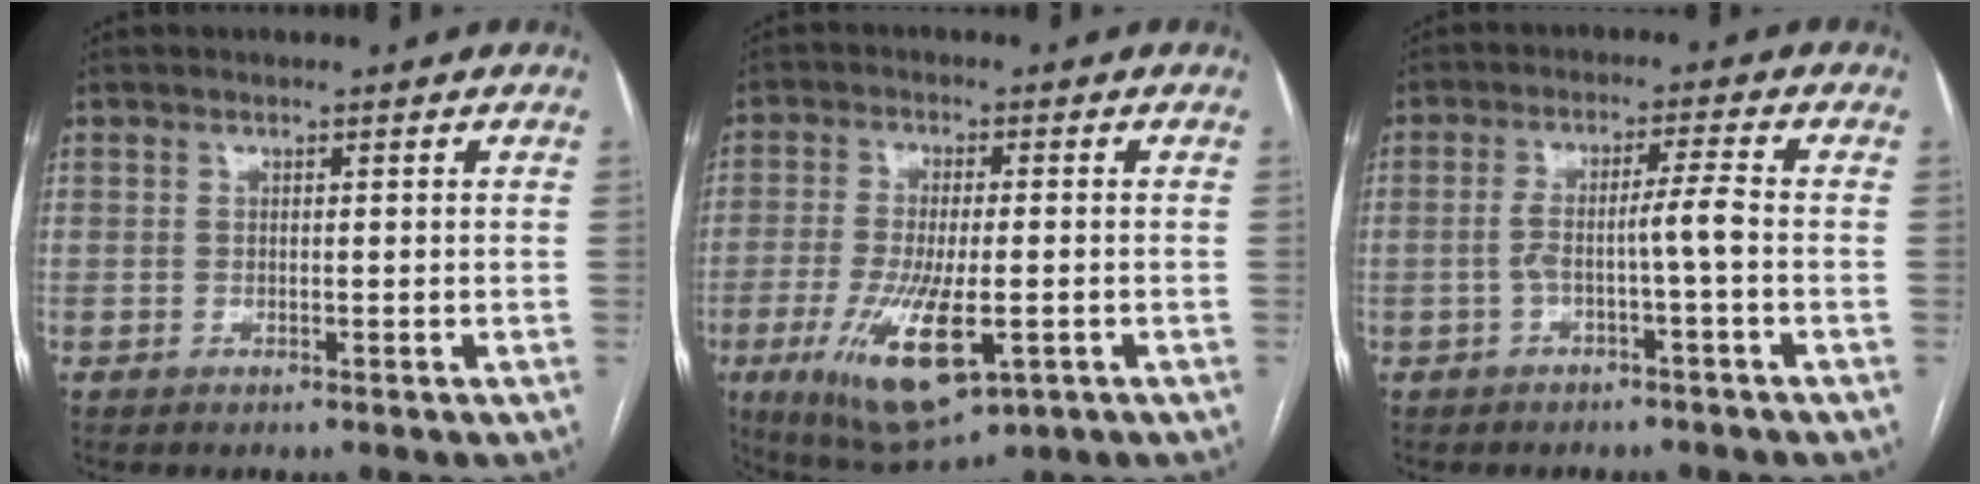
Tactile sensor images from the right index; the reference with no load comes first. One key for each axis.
{"total": 13.0, "fx": -4.2, "fy": 3.8, "fz": 11.6, "tx": -0.220, "ty": -0.026, "tz": -0.058}
{"total": 4.3, "fx": -1.3, "fy": -0.6, "fz": 4.1, "tx": -0.077, "ty": 0.021, "tz": -0.018}